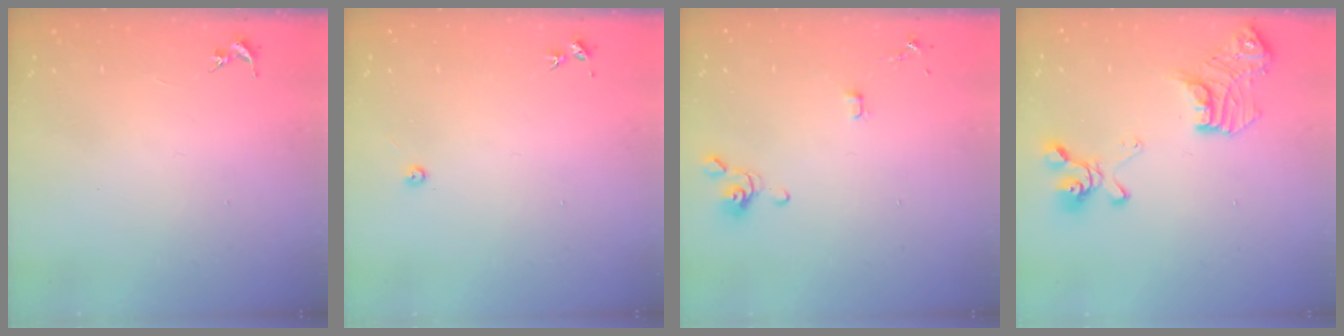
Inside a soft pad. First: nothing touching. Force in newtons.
{"total": 3.0, "press": 3.0, "slide": 0.4}
{"total": 4.0, "press": 3.9, "slide": 0.9}
{"total": 18.7, "press": 18.6, "slide": 1.6}